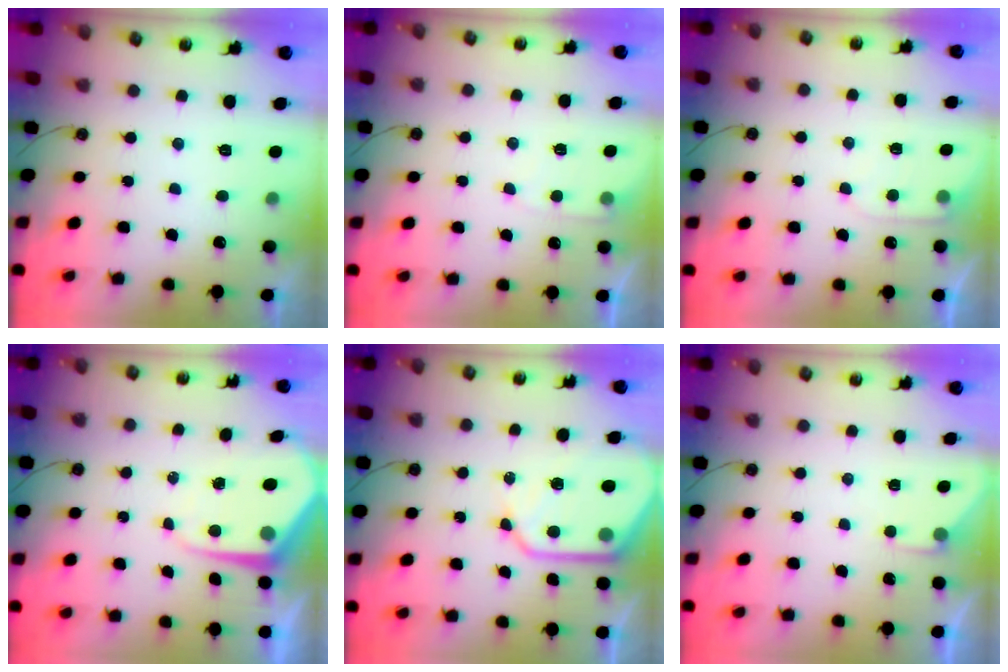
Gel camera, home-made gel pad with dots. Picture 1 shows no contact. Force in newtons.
{"total": 3.7, "press": 3.6, "slide": 0.4}
{"total": 5.2, "press": 5.1, "slide": 0.8}
{"total": 6.4, "press": 6.4, "slide": 0.4}
{"total": 13.0, "press": 12.9, "slide": 1.3}
{"total": 1.9, "press": 1.9, "slide": 0.3}